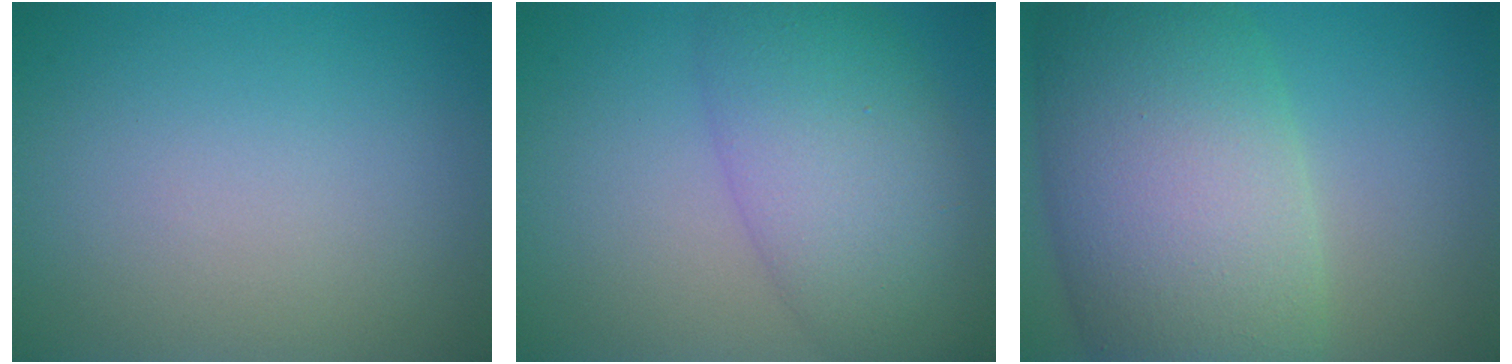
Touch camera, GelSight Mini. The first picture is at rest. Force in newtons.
{"total": 7.5, "press": 7.5, "slide": 0.3}
{"total": 13.0, "press": 13.0, "slide": 0.6}